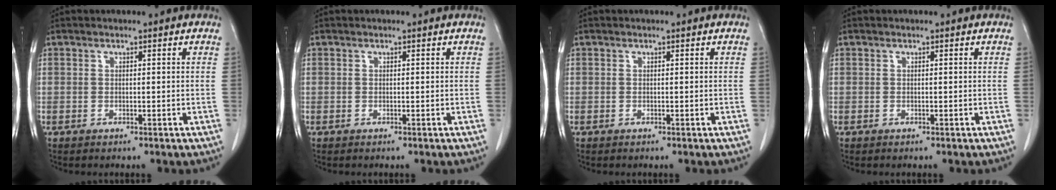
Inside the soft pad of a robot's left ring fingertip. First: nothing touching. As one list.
[{"total": 0.0}, {"total": 0.0}, {"total": 0.0}]